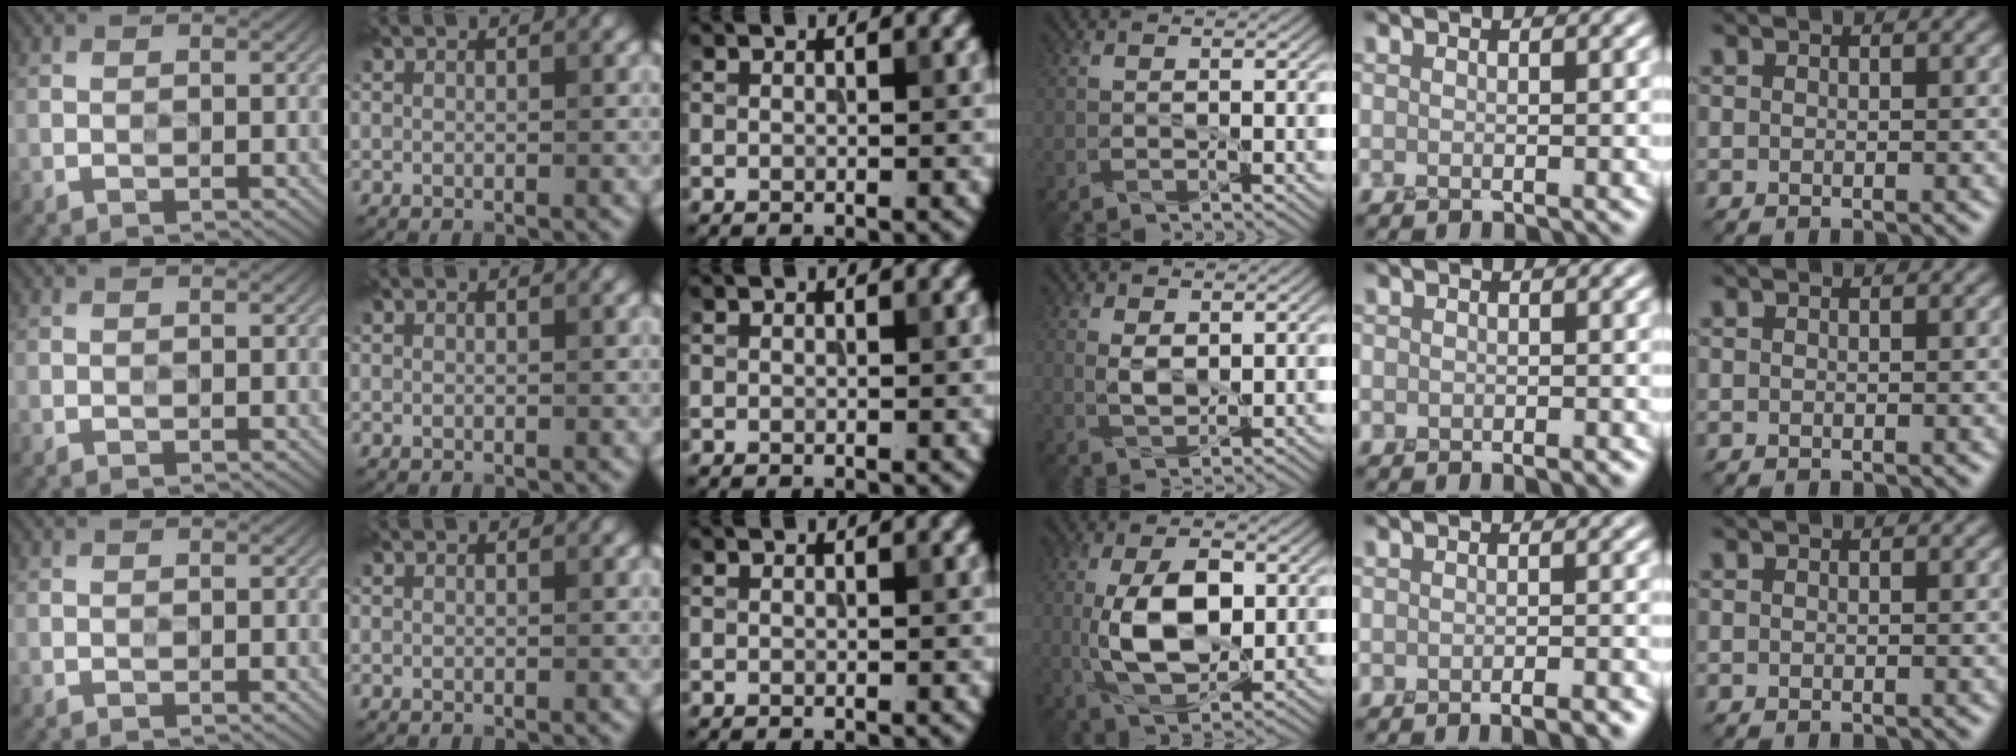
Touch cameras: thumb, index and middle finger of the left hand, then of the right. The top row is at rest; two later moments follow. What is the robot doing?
{"motion": "peel", "object": "bandage"}